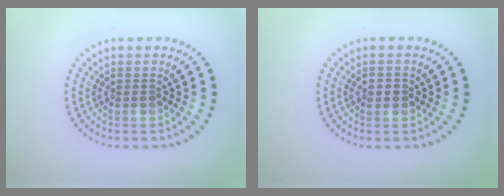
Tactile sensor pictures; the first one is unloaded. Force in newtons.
{"total": 1.1, "press": 1.0, "slide": 0.2}